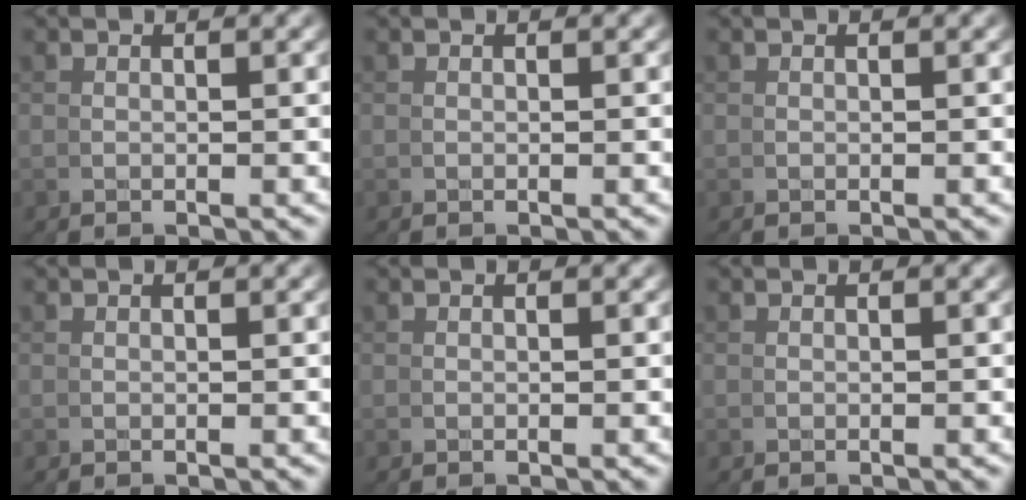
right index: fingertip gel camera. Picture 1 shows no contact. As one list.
[{"total": 0.0}, {"total": 0.0}, {"total": 0.0}, {"total": 0.0}, {"total": 0.0}]